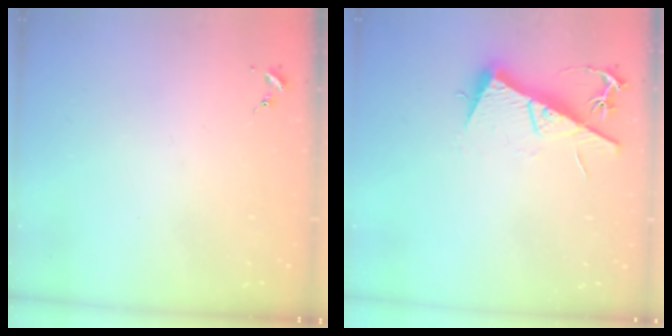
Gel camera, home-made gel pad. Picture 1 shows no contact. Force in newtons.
{"total": 12.5, "press": 12.5, "slide": 0.5}